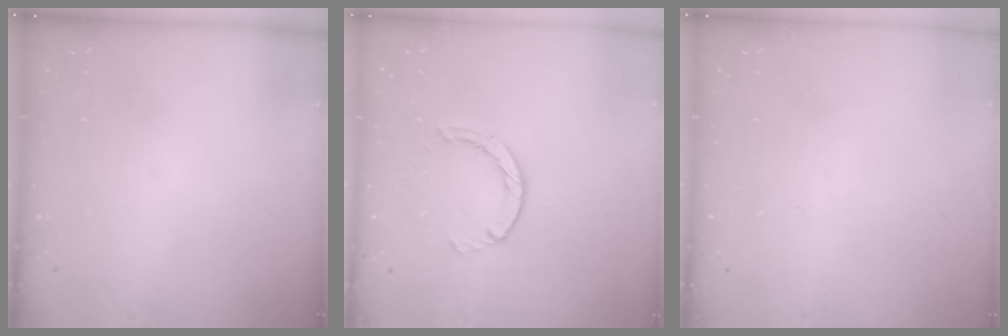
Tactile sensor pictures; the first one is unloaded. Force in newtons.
{"total": 2.9, "press": 2.8, "slide": 0.4}
{"total": 0.0}